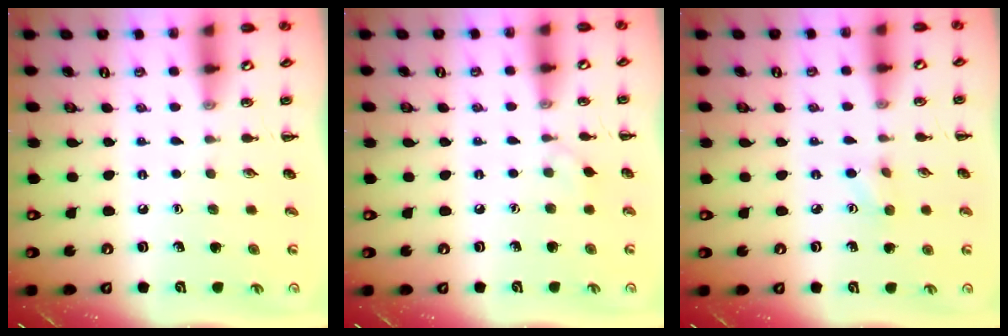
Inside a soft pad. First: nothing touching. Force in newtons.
{"total": 2.9, "press": 2.6, "slide": 1.1}
{"total": 3.2, "press": 3.0, "slide": 1.0}